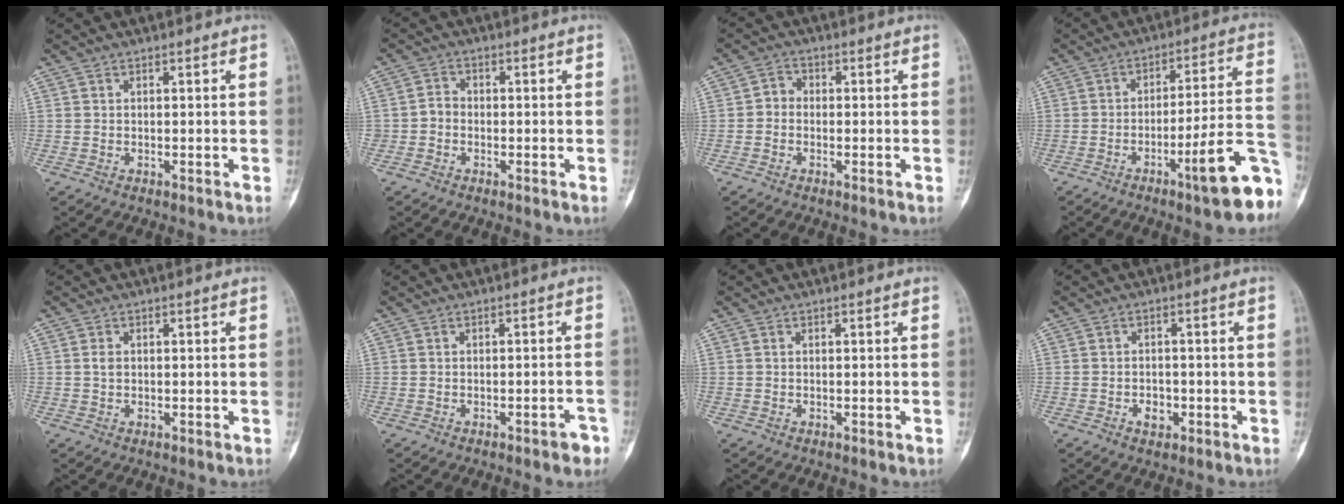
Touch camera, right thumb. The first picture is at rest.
{"total": 2.4, "force": [-0.8, 2.1, 1.0], "torque": [-0.004, 0.010, -0.021]}
{"total": 2.4, "force": [-0.6, 2.1, 1.2], "torque": [-0.007, 0.008, -0.022]}
{"total": 15.2, "force": [-7.3, 2.5, 13.1], "torque": [-0.155, 0.052, -0.100]}
{"total": 1.2, "force": [0.1, 0.9, 0.8], "torque": [-0.013, 0.001, 0.002]}
{"total": 2.4, "force": [-1.6, 0.8, 1.6], "torque": [-0.016, 0.015, -0.020]}
{"total": 0.0}
{"total": 2.8, "force": [-1.1, 2.0, 1.6], "torque": [-0.014, 0.007, -0.015]}